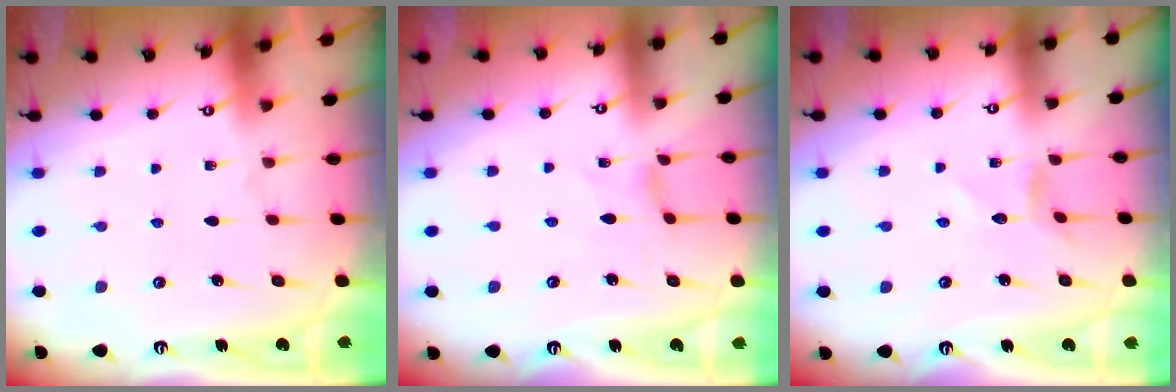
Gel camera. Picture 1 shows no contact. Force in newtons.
{"total": 0.6, "press": 0.6, "slide": 0.2}
{"total": 2.2, "press": 2.2, "slide": 0.1}